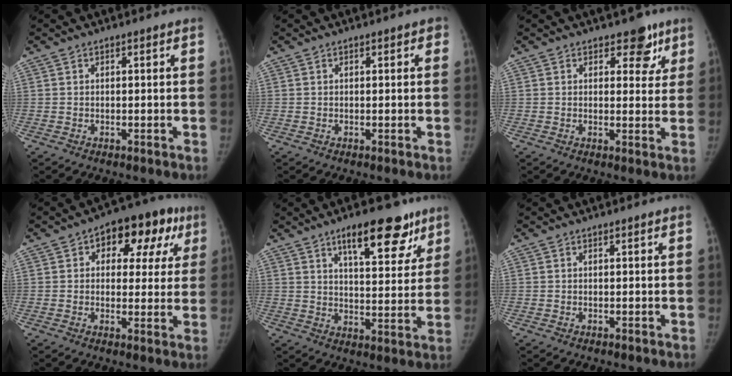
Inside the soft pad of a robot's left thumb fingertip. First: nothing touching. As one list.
[{"total": 1.2, "force": [0.4, 0.7, 0.8], "torque": [0.000, 0.003, 0.002]}, {"total": 5.5, "force": [3.2, 3.5, 2.8], "torque": [0.008, -0.012, 0.037]}, {"total": 13.8, "force": [5.1, 8.5, 9.6], "torque": [-0.064, 0.014, 0.061]}, {"total": 14.6, "force": [9.0, 5.7, 10.0], "torque": [-0.097, -0.034, 0.132]}, {"total": 0.0}]